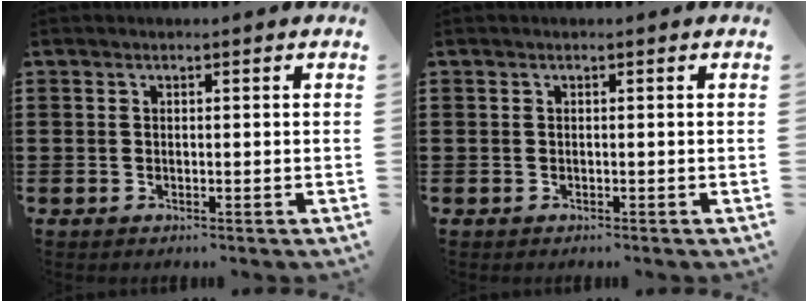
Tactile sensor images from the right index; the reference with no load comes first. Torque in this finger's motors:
{"motor_torque": [-0.29, 0.29, 0.00, -0.01]}